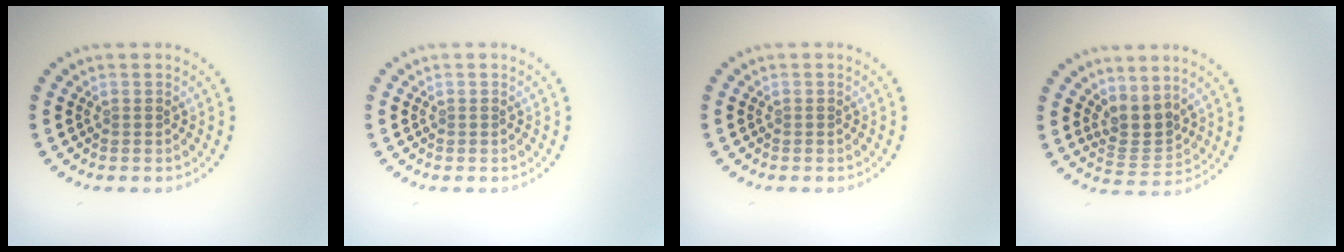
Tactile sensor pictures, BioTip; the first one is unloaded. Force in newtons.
{"total": 0.0}
{"total": 0.0}
{"total": 2.8, "press": 2.1, "slide": 1.8}